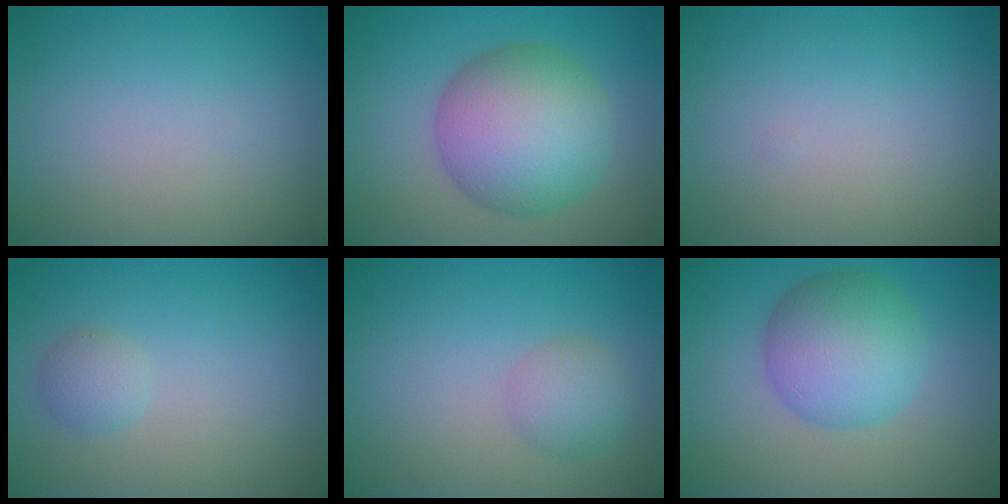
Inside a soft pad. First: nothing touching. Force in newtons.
{"total": 9.7, "press": 9.7, "slide": 0.1}
{"total": 0.0}
{"total": 1.6, "press": 1.6, "slide": 0.1}
{"total": 2.5, "press": 2.5, "slide": 0.1}
{"total": 6.5, "press": 6.5, "slide": 0.2}